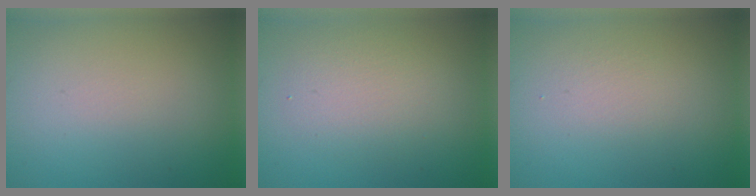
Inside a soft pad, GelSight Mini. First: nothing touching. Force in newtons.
{"total": 2.8, "press": 2.8, "slide": 0.2}
{"total": 1.2, "press": 1.2, "slide": 0.0}